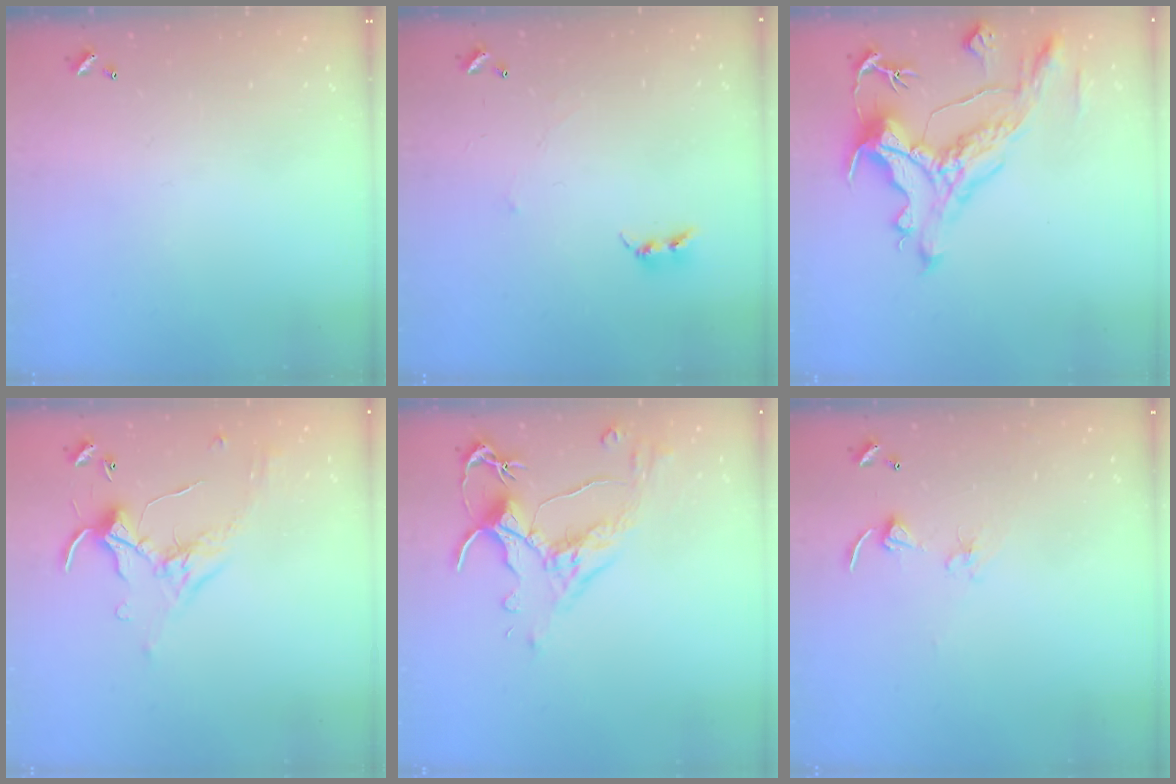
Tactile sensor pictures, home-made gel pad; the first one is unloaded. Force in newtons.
{"total": 2.4, "press": 2.4, "slide": 0.4}
{"total": 5.0, "press": 4.7, "slide": 1.8}
{"total": 0.7, "press": 0.6, "slide": 0.4}
{"total": 2.5, "press": 2.1, "slide": 1.2}
{"total": 2.7, "press": 2.7, "slide": 0.2}